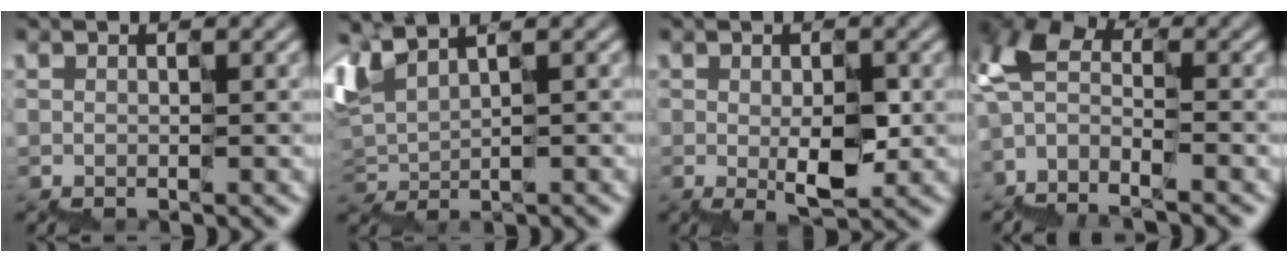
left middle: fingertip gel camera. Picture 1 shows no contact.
{"total": 2.8, "force": [2.0, 0.9, 1.8], "torque": [-0.049, 0.004, 0.039]}
{"total": 3.3, "force": [-0.1, 1.7, 2.9], "torque": [-0.049, 0.003, 0.003]}
{"total": 5.7, "force": [-3.0, 2.8, 3.9], "torque": [-0.072, 0.017, -0.073]}